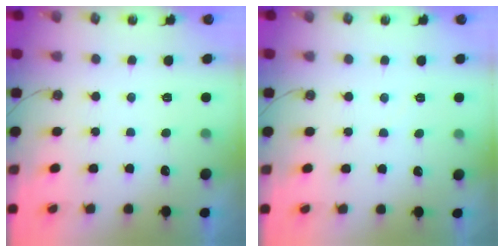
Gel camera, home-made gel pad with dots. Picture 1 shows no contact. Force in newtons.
{"total": 1.9, "press": 1.9, "slide": 0.3}